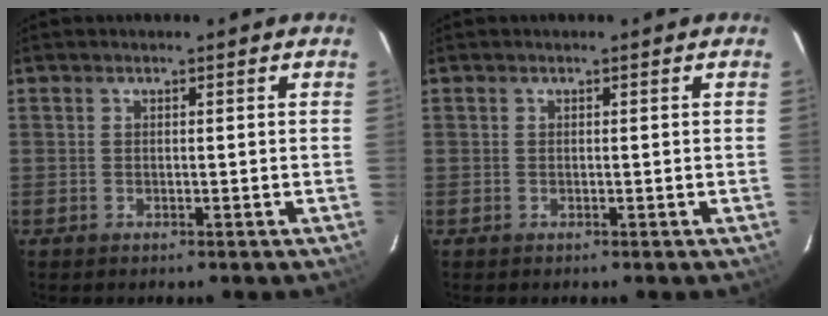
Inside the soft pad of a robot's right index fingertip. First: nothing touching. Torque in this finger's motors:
{"motor_torque": [0.00, 0.01, 0.00, 0.00]}